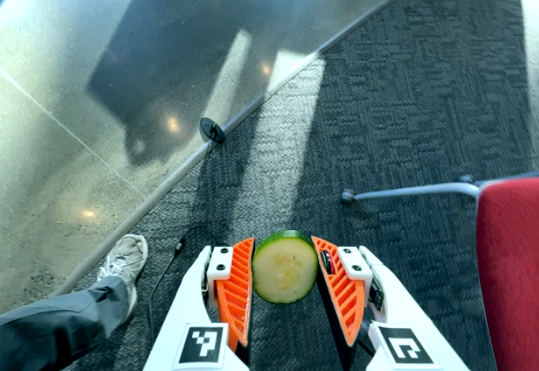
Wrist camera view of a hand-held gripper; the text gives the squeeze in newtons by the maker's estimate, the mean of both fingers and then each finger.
{"total": 10.5, "left": 10.8, "right": 10.2}